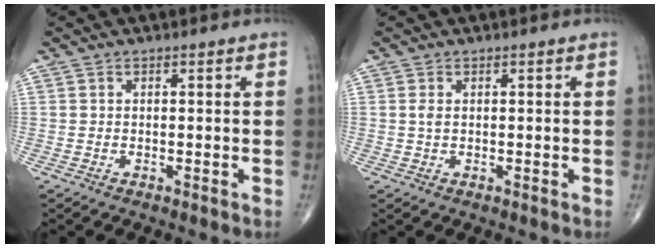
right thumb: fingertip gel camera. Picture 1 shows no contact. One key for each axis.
{"total": 1.3, "fx": 0.2, "fy": 0.7, "fz": 1.0, "tx": -0.023, "ty": 0.003, "tz": 0.007}